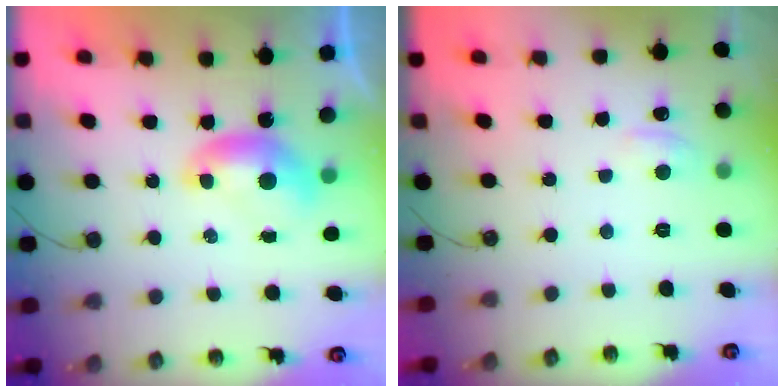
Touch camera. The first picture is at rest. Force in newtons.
{"total": 0.8, "press": 0.1, "slide": 0.8}